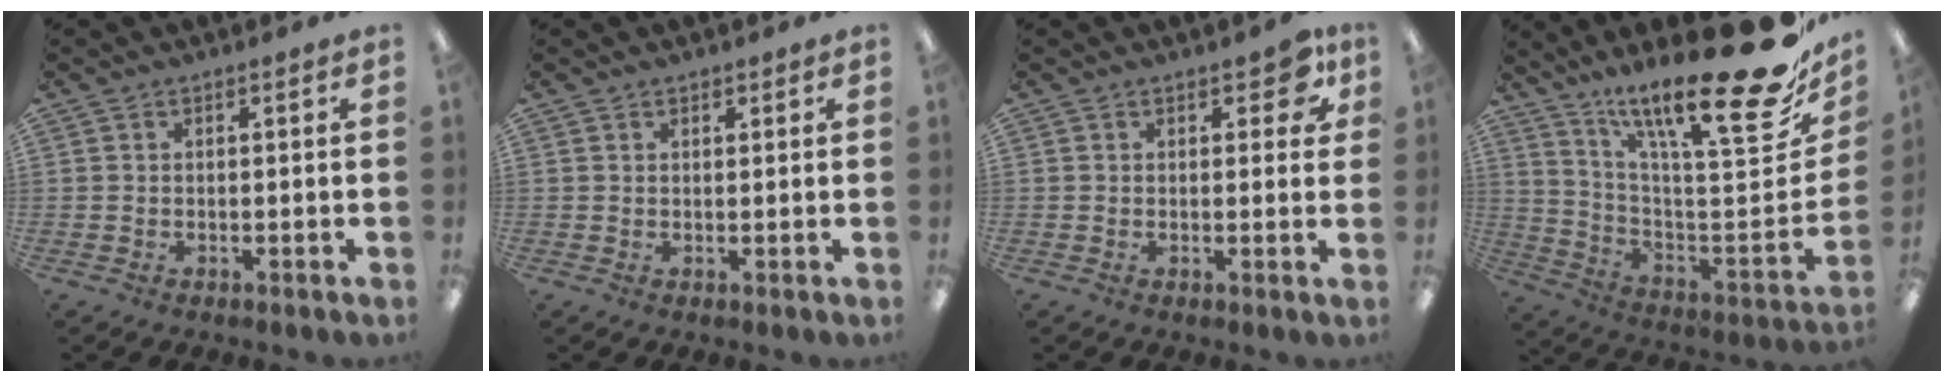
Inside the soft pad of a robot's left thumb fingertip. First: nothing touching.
{"total": 1.4, "force": [1.1, 0.8, 0.2], "torque": [0.003, -0.002, 0.019]}
{"total": 6.1, "force": [3.1, 3.1, 4.3], "torque": [-0.048, -0.005, 0.049]}
{"total": 26.2, "force": [18.2, 5.2, 18.1], "torque": [-0.259, -0.140, 0.291]}